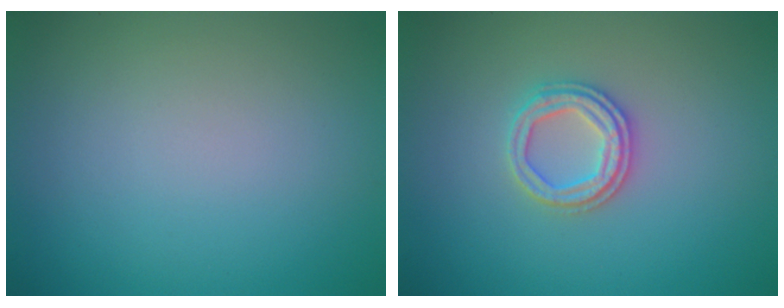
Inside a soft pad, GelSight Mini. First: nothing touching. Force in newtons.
{"total": 2.6, "press": 2.5, "slide": 0.7}